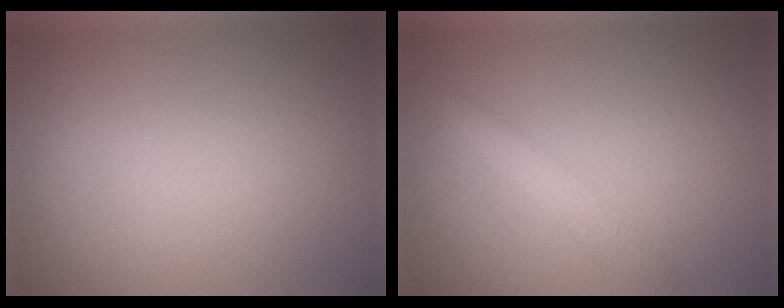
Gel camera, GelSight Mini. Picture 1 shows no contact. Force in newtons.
{"total": 2.1, "press": 2.1, "slide": 0.0}